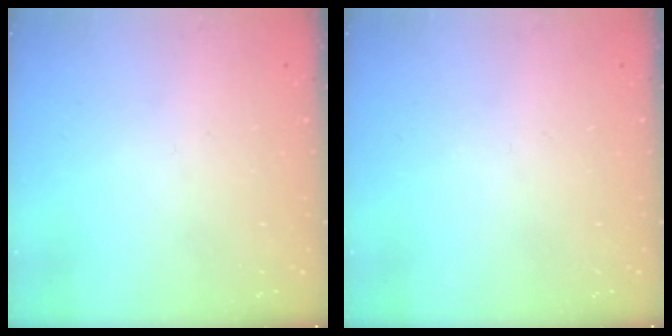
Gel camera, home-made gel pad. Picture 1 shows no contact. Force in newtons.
{"total": 0.0}